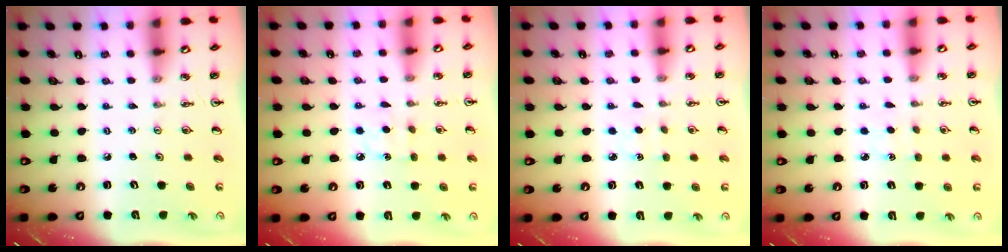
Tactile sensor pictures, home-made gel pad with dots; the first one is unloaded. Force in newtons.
{"total": 5.8, "press": 5.8, "slide": 0.7}
{"total": 1.5, "press": 1.5, "slide": 0.2}
{"total": 1.5, "press": 1.5, "slide": 0.2}